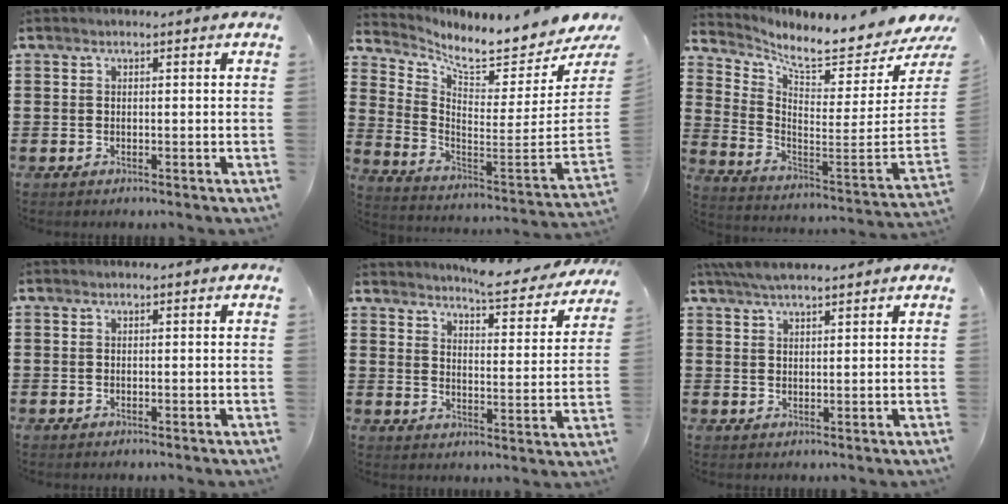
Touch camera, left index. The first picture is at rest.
{"total": 5.9, "force": [5.3, 0.0, 2.6], "torque": [-0.069, -0.072, 0.083]}
{"total": 5.5, "force": [4.7, -0.2, 2.8], "torque": [-0.067, -0.067, 0.069]}
{"total": 0.0}
{"total": 6.0, "force": [5.8, 0.0, 1.6], "torque": [-0.041, -0.041, 0.098]}
{"total": 4.1, "force": [3.6, 0.5, 1.9], "torque": [-0.046, -0.002, 0.068]}